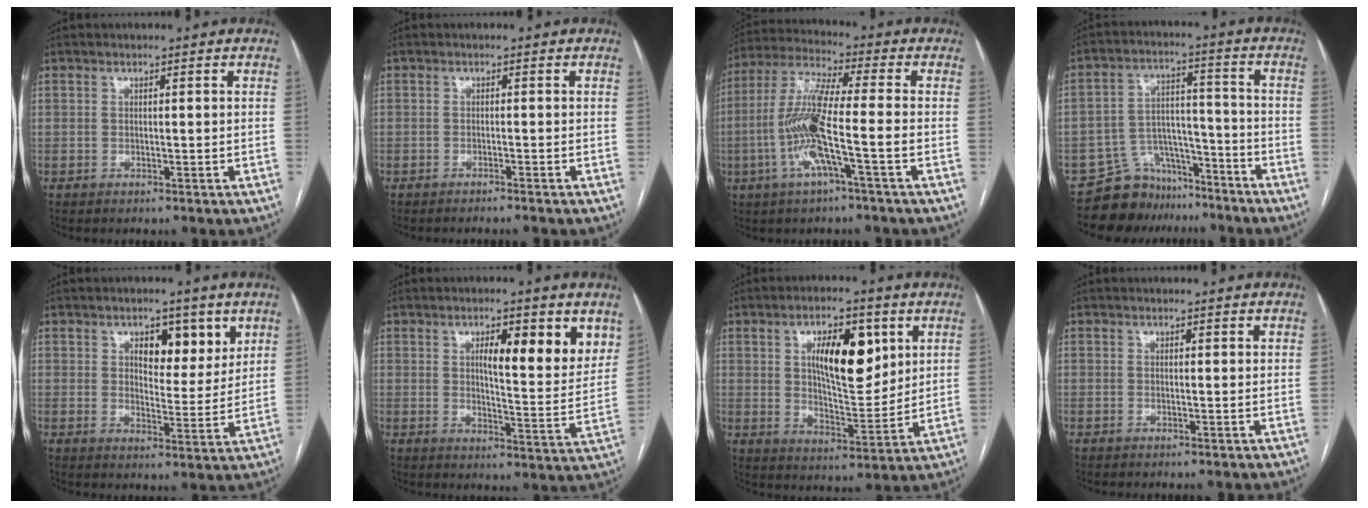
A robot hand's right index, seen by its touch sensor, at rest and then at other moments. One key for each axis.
{"total": 2.4, "fx": -2.1, "fy": -0.6, "fz": 1.0, "tx": -0.007, "ty": 0.004, "tz": -0.028}
{"total": 11.8, "fx": -3.1, "fy": 0.4, "fz": 11.4, "tx": -0.238, "ty": 0.005, "tz": -0.068}
{"total": 9.1, "fx": -7.9, "fy": 4.5, "fz": 0.2, "tx": 0.003, "ty": 0.054, "tz": -0.131}
{"total": 7.2, "fx": 3.7, "fy": 3.3, "fz": 5.2, "tx": -0.066, "ty": 0.001, "tz": 0.055}
{"total": 11.1, "fx": 5.1, "fy": 2.3, "fz": 9.6, "tx": -0.129, "ty": -0.004, "tz": 0.072}
{"total": 12.0, "fx": 4.2, "fy": 4.4, "fz": 10.4, "tx": -0.169, "ty": 0.006, "tz": 0.076}
{"total": 0.6, "fx": 0.5, "fy": 0.1, "fz": 0.3, "tx": -0.003, "ty": 0.001, "tz": 0.004}